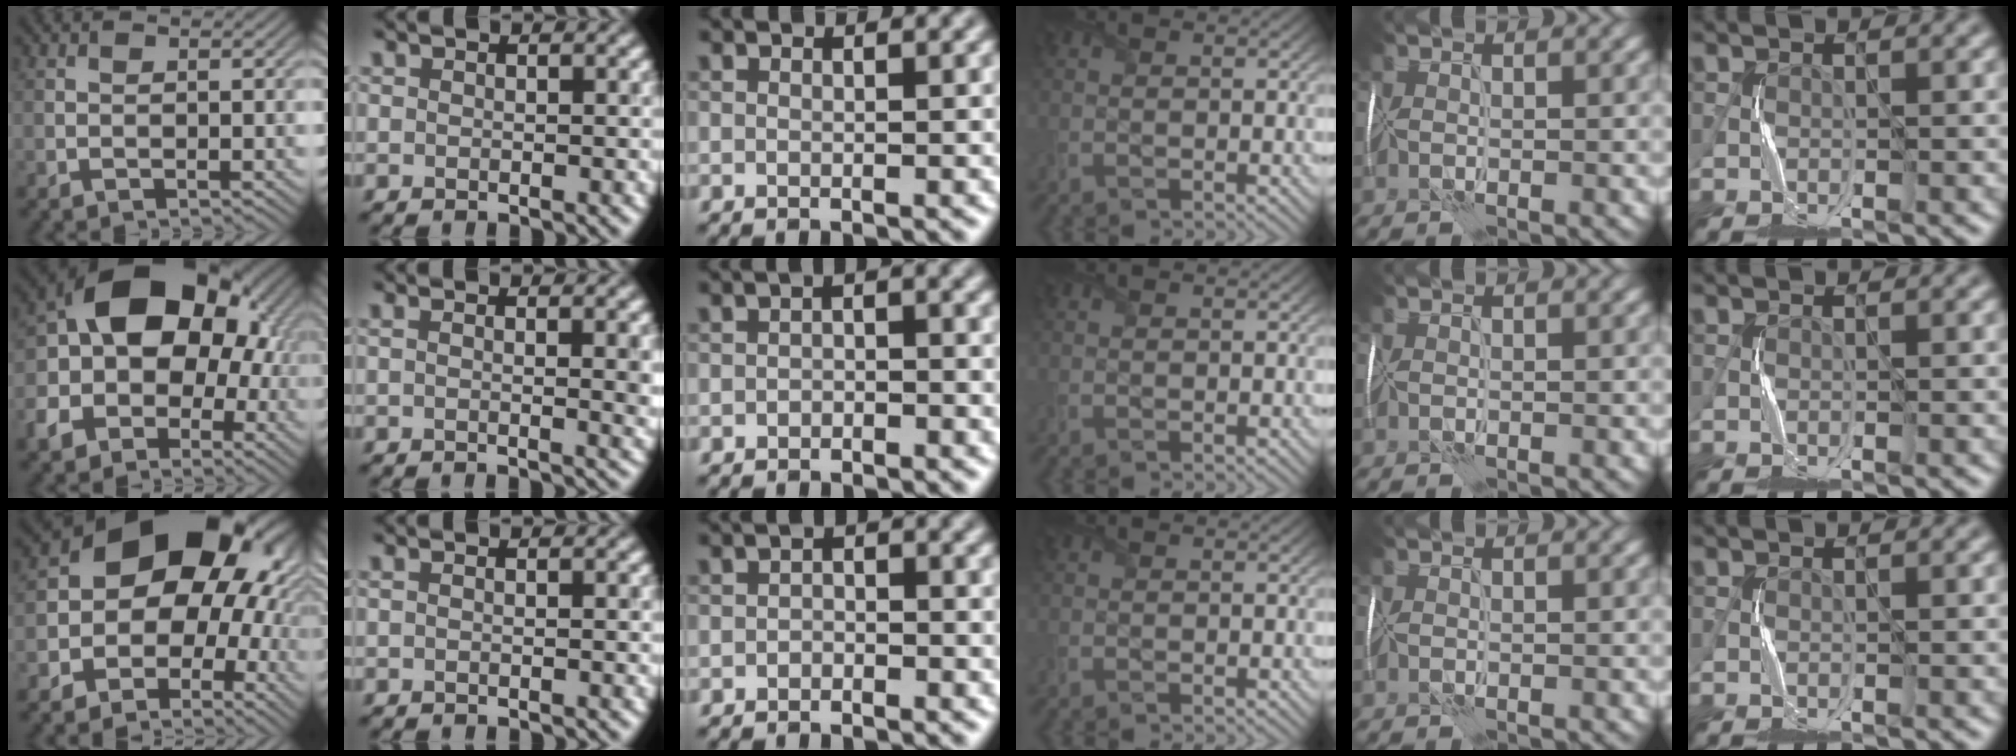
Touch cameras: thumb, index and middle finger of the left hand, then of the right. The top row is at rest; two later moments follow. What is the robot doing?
{"motion": "wrap", "object": "plastic wrap"}